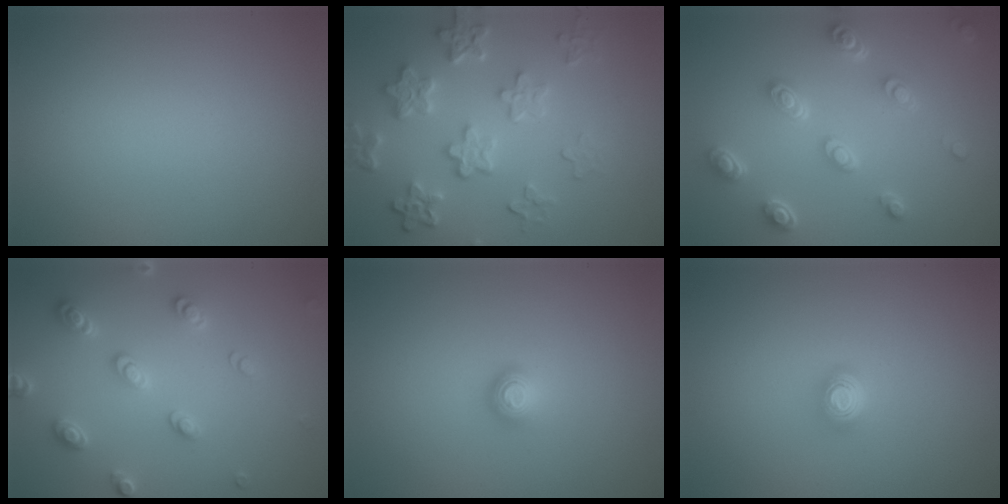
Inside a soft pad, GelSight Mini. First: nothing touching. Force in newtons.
{"total": 5.8, "press": 4.4, "slide": 3.8}
{"total": 4.6, "press": 3.6, "slide": 2.9}
{"total": 3.2, "press": 3.0, "slide": 0.9}
{"total": 1.3, "press": 1.2, "slide": 0.7}
{"total": 2.0, "press": 1.4, "slide": 1.4}